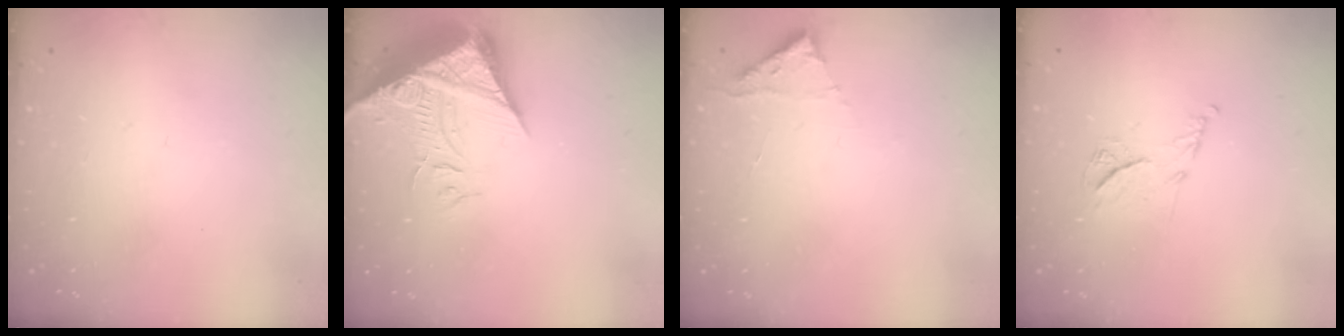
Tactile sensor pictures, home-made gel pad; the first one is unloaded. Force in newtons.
{"total": 19.4, "press": 19.3, "slide": 2.1}
{"total": 2.8, "press": 2.8, "slide": 0.3}
{"total": 7.9, "press": 7.9, "slide": 0.3}